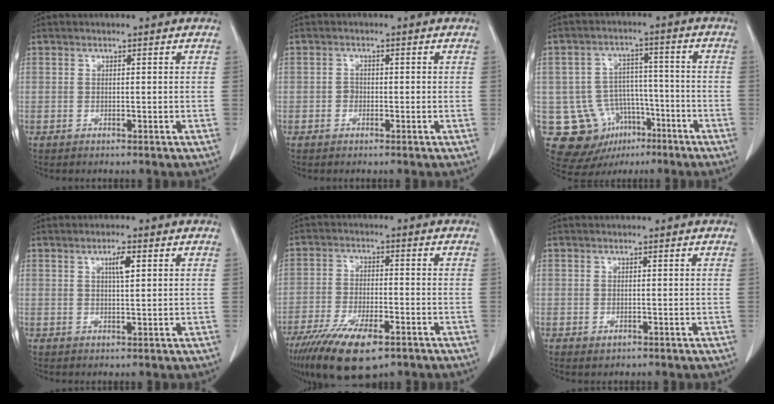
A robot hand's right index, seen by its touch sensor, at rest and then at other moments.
{"total": 1.2, "force": [-0.4, 1.0, 0.5], "torque": [-0.004, 0.006, -0.008]}
{"total": 11.8, "force": [-5.1, 10.1, 3.5], "torque": [-0.062, 0.042, -0.063]}
{"total": 2.7, "force": [1.1, 0.4, 2.5], "torque": [-0.043, -0.001, 0.018]}
{"total": 12.8, "force": [-8.3, 3.9, 8.9], "torque": [-0.162, -0.023, -0.138]}
{"total": 0.7, "force": [-0.2, 0.6, 0.4], "torque": [-0.010, 0.000, 0.003]}